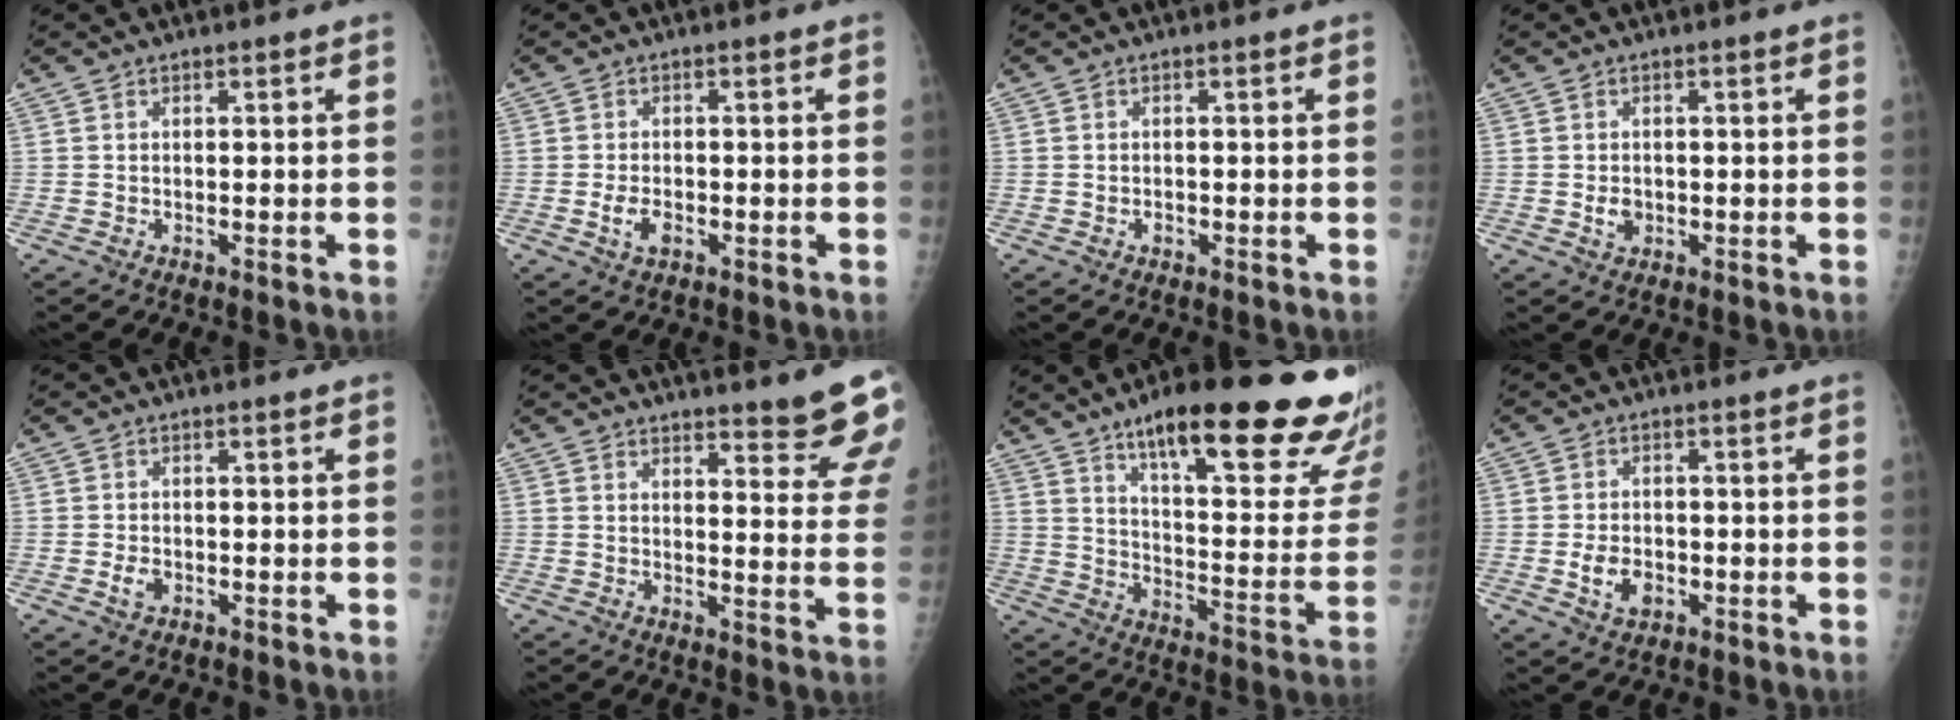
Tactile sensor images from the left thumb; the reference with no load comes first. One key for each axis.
{"total": 3.2, "fx": -1.1, "fy": 1.8, "fz": 2.3, "tx": -0.044, "ty": 0.004, "tz": -0.018}
{"total": 0.9, "fx": -0.4, "fy": 0.7, "fz": 0.4, "tx": -0.004, "ty": 0.004, "tz": -0.006}
{"total": 2.2, "fx": -0.3, "fy": 1.7, "fz": 1.3, "tx": -0.015, "ty": 0.001, "tz": -0.002}
{"total": 2.0, "fx": -0.6, "fy": 1.4, "fz": 1.3, "tx": -0.024, "ty": 0.002, "tz": -0.011}
{"total": 13.1, "fx": 11.3, "fy": 1.9, "fz": 6.5, "tx": -0.047, "ty": -0.086, "tz": 0.126}
{"total": 31.3, "fx": 19.3, "fy": 7.4, "fz": 23.5, "tx": -0.261, "ty": -0.061, "tz": 0.278}
{"total": 4.7, "fx": -1.4, "fy": 3.2, "fz": 3.1, "tx": -0.047, "ty": 0.004, "tz": -0.019}